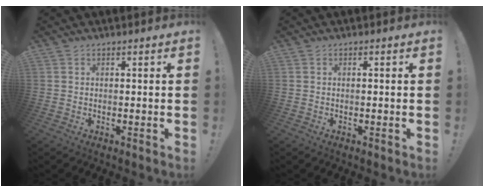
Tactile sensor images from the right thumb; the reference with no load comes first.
{"total": 0.5, "force": [-0.1, -0.4, 0.3], "torque": [0.000, -0.003, -0.004]}